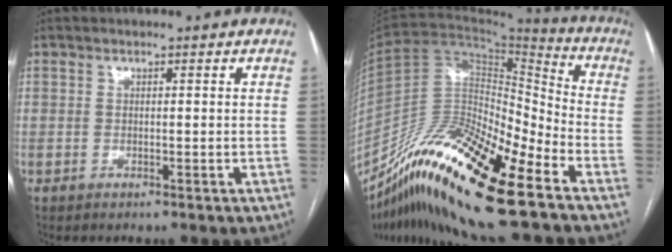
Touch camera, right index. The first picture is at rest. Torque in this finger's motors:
{"motor_torque": [0.69, -1.46, -0.15, -0.21]}